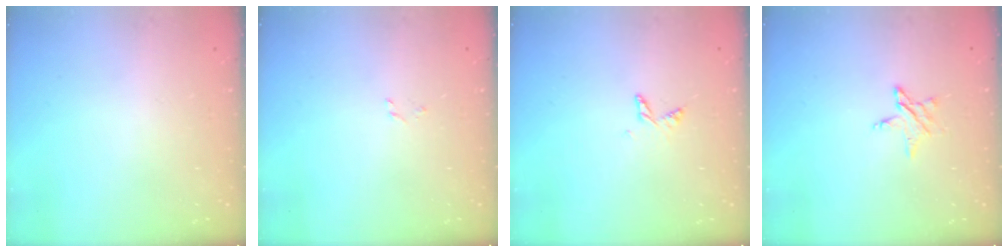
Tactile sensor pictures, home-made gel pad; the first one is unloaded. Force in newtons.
{"total": 1.6, "press": 1.5, "slide": 0.3}
{"total": 4.6, "press": 4.6, "slide": 0.5}
{"total": 4.5, "press": 4.5, "slide": 0.4}